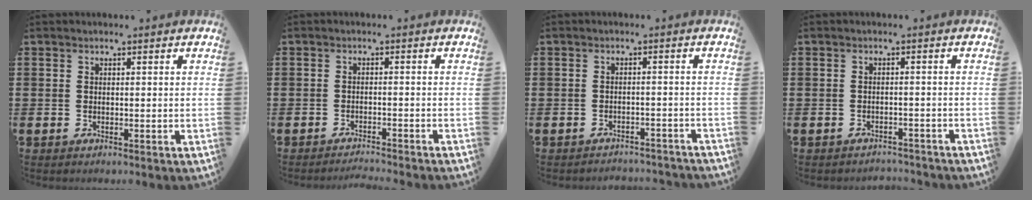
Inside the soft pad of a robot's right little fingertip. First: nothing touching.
{"total": 1.3, "force": [-1.3, -0.2, 0.1], "torque": [-0.002, 0.003, -0.027]}
{"total": 1.7, "force": [-1.7, 0.0, -0.1], "torque": [-0.004, 0.004, -0.038]}
{"total": 1.4, "force": [-1.4, 0.1, -0.1], "torque": [-0.004, 0.003, -0.031]}